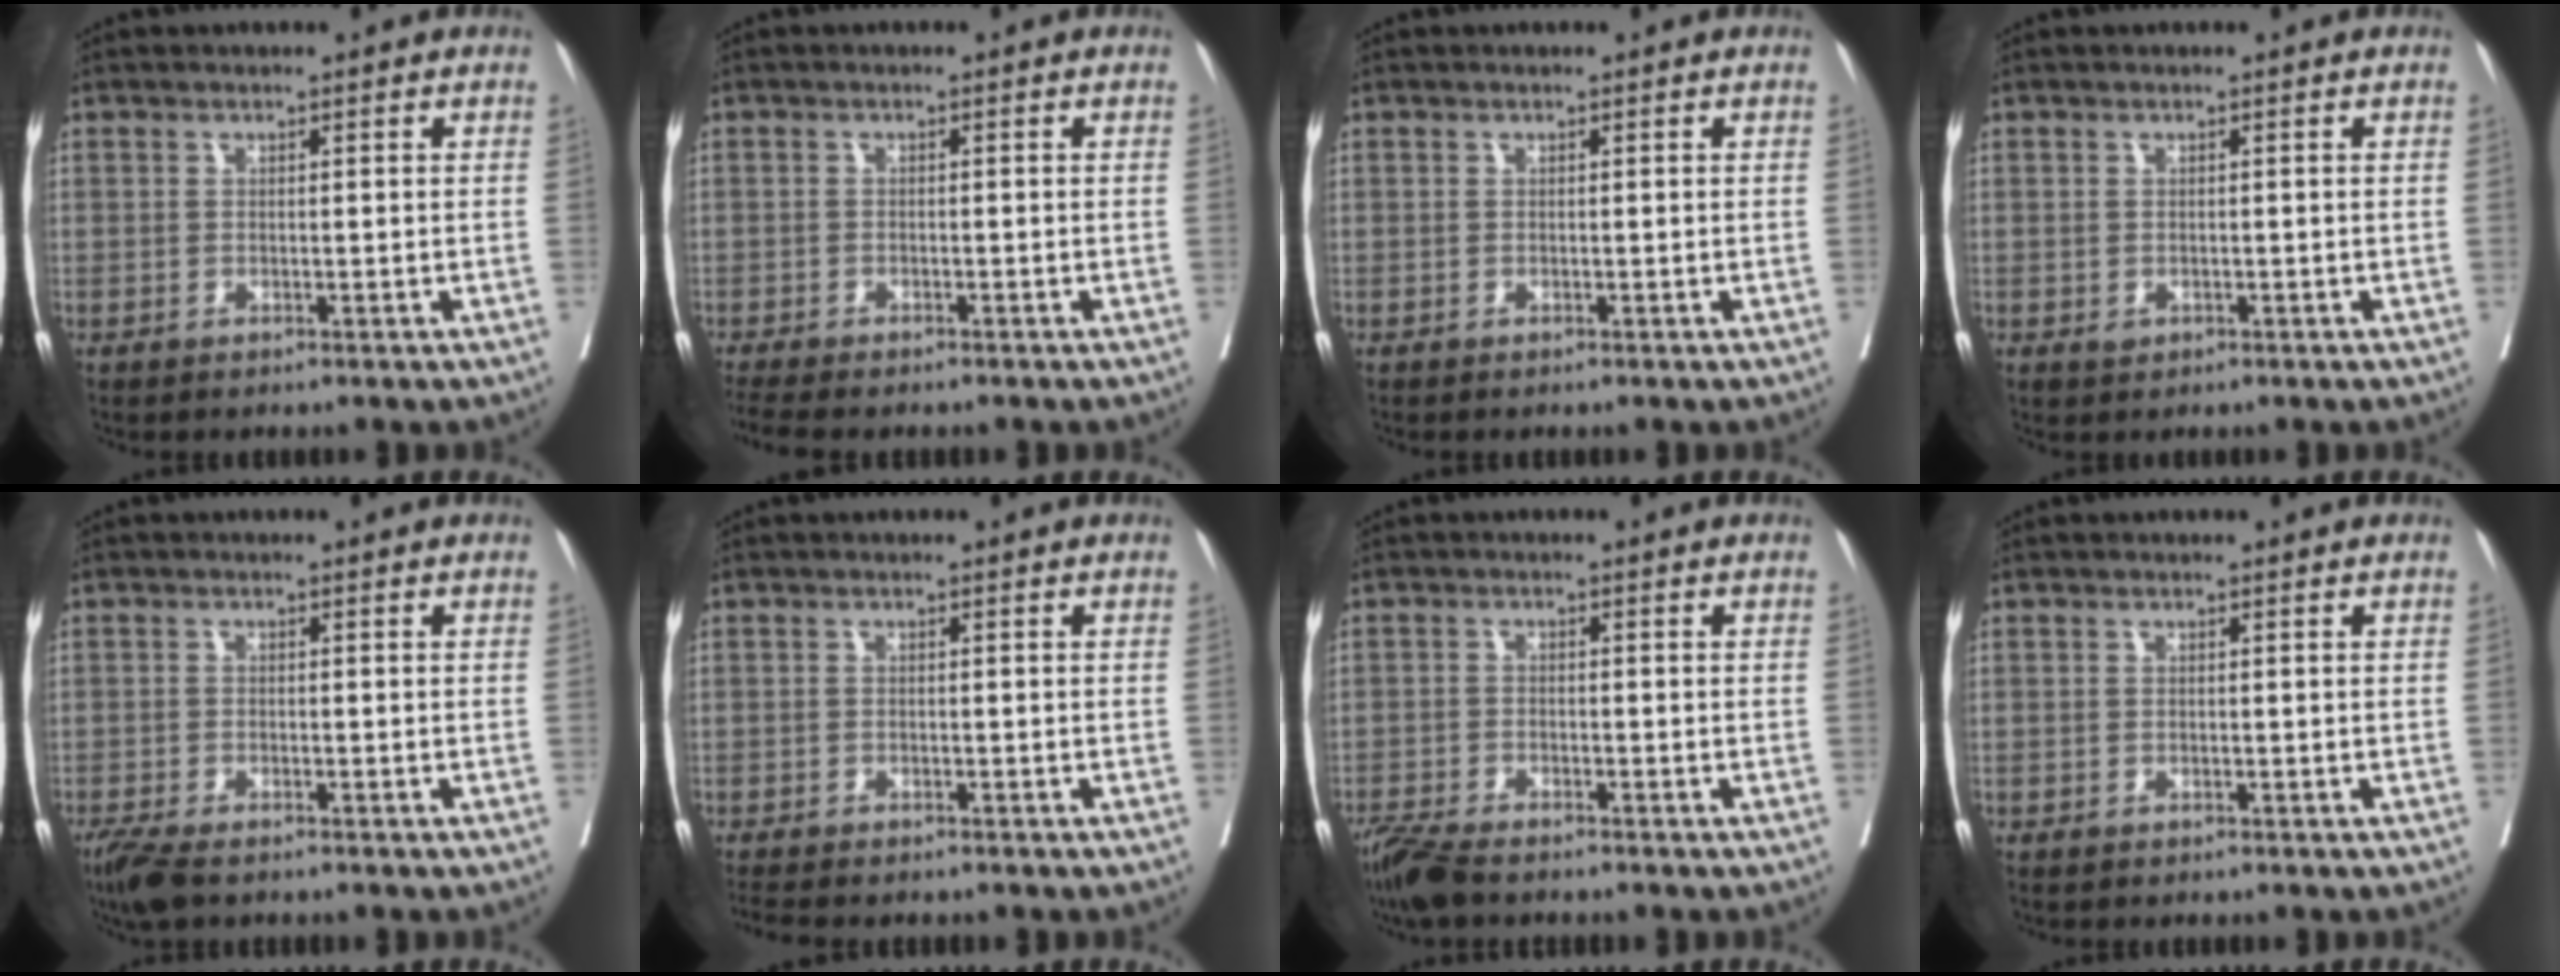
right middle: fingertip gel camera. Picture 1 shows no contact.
{"total": 6.0, "force": [-5.1, 1.2, 2.8], "torque": [-0.046, -0.012, -0.079]}
{"total": 0.0}
{"total": 1.0, "force": [-0.3, 0.8, 0.4], "torque": [-0.006, 0.001, 0.001]}
{"total": 4.7, "force": [-3.6, 1.1, 2.8], "torque": [-0.055, -0.013, -0.062]}
{"total": 4.6, "force": [-4.0, 0.9, 2.0], "torque": [-0.036, -0.012, -0.061]}
{"total": 5.5, "force": [-4.6, 0.8, 2.8], "torque": [-0.056, -0.016, -0.088]}
{"total": 0.6, "force": [-0.5, 0.3, 0.2], "torque": [-0.005, 0.000, -0.009]}